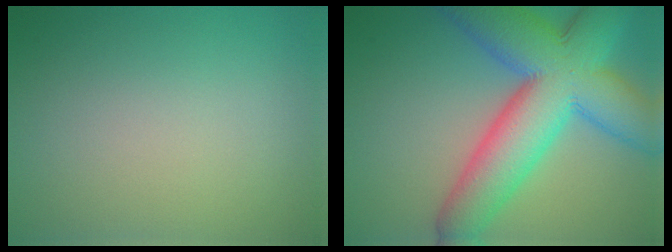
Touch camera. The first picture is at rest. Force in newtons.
{"total": 12.8, "press": 12.8, "slide": 0.5}